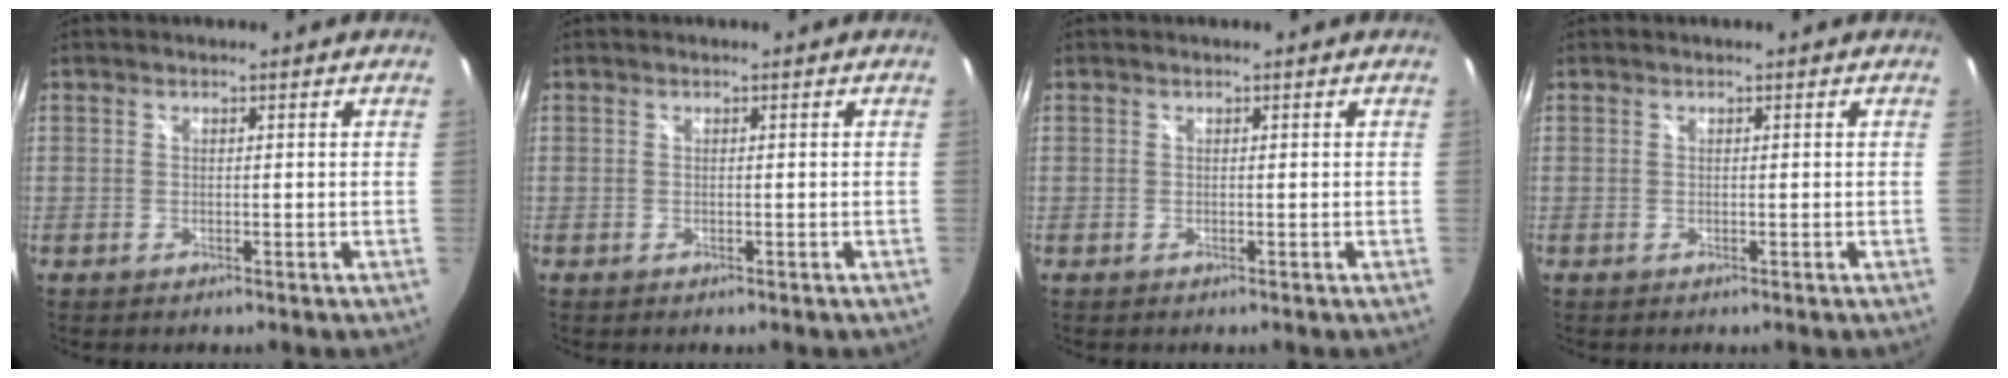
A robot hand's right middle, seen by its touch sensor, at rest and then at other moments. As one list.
[{"total": 0.0}, {"total": 0.0}, {"total": 0.0}]